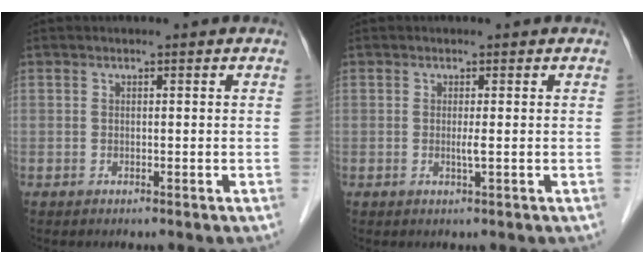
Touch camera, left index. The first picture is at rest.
{"total": 1.1, "force": [-0.1, -0.3, 1.1], "torque": [-0.023, -0.001, -0.001]}